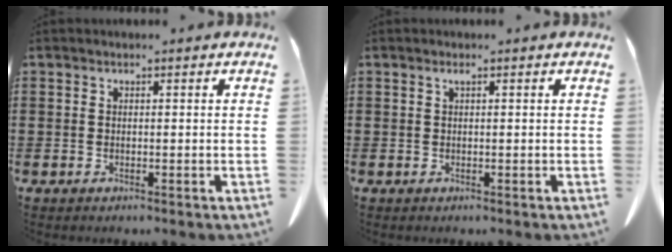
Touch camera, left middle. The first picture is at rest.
{"total": 0.5, "force": [0.2, 0.0, 0.5], "torque": [-0.010, -0.001, 0.005]}